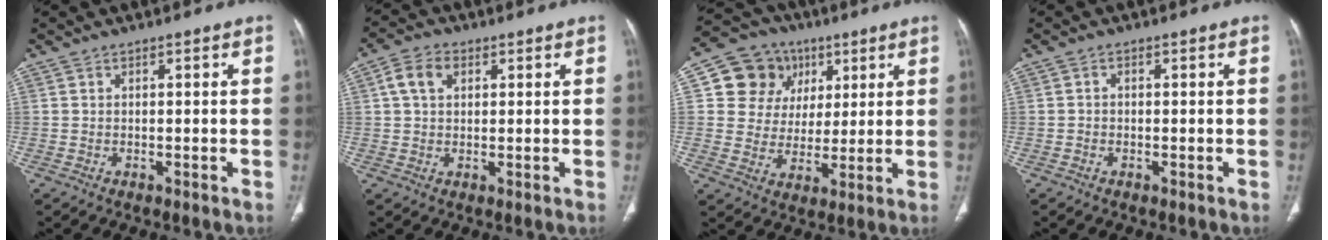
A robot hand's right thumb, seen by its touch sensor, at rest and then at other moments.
{"total": 5.3, "force": [1.6, 3.7, 3.4], "torque": [-0.058, 0.010, 0.027]}
{"total": 12.9, "force": [4.7, 11.5, 3.7], "torque": [-0.022, 0.002, 0.080]}
{"total": 0.5, "force": [-0.1, 0.4, 0.3], "torque": [-0.002, 0.001, -0.006]}